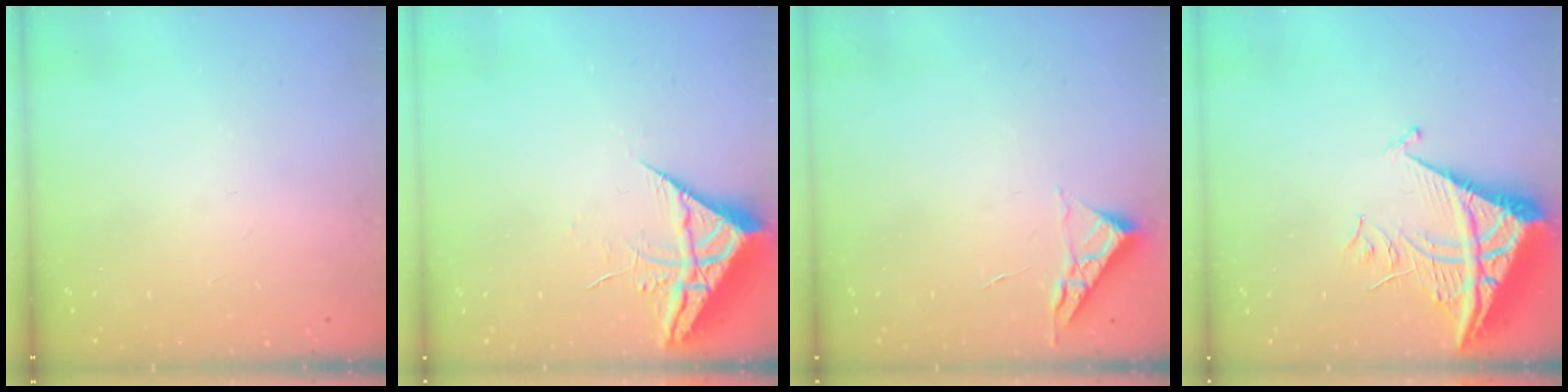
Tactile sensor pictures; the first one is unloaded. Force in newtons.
{"total": 6.7, "press": 6.7, "slide": 0.5}
{"total": 3.5, "press": 3.4, "slide": 0.5}
{"total": 8.5, "press": 8.5, "slide": 0.8}